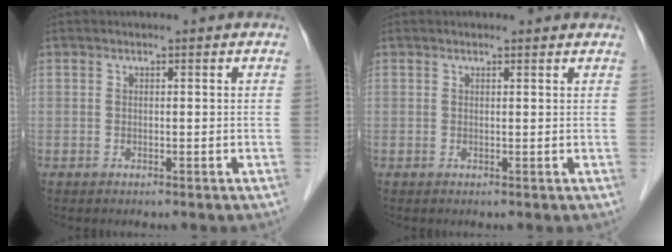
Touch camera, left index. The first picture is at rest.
{"total": 2.4, "force": [2.3, 0.4, 0.6], "torque": [-0.013, 0.013, 0.020]}